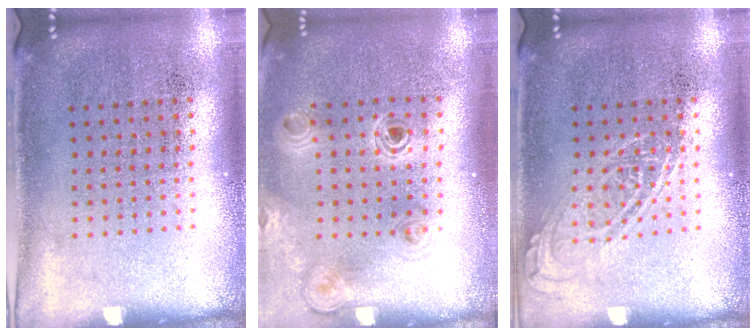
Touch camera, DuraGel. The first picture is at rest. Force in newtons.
{"total": 1.1, "press": 1.1, "slide": 0.1}
{"total": 1.8, "press": 1.8, "slide": 0.2}